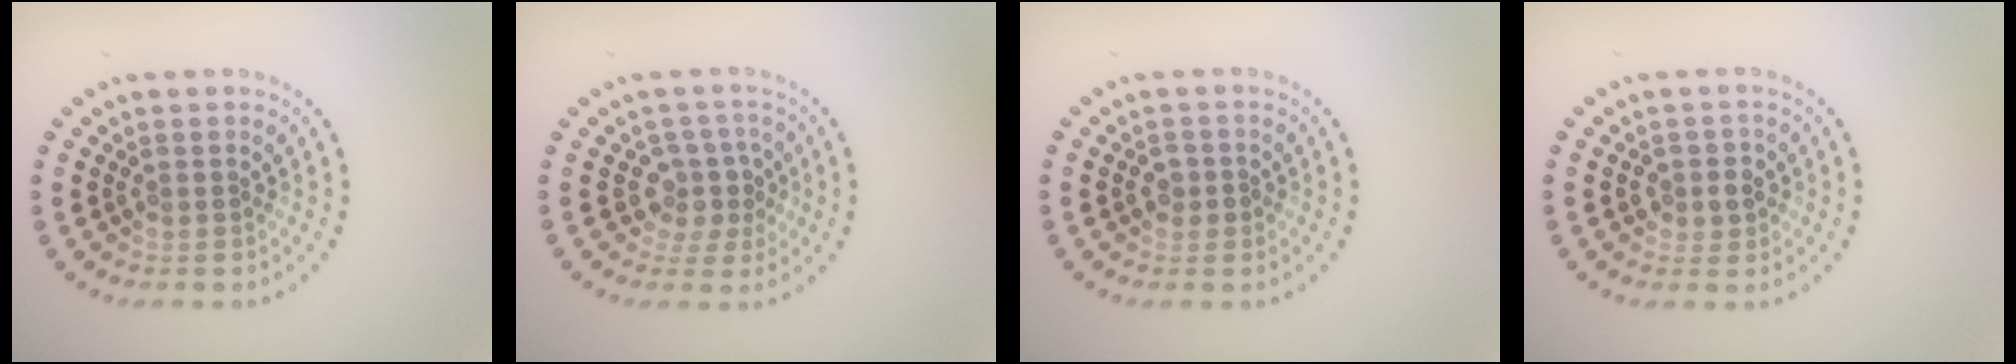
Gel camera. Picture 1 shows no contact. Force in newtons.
{"total": 2.9, "press": 2.4, "slide": 1.7}
{"total": 1.4, "press": 1.4, "slide": 0.2}
{"total": 1.8, "press": 1.6, "slide": 0.7}